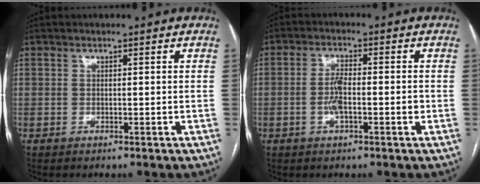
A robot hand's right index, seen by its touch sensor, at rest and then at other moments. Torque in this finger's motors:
{"motor_torque": [0.77, -0.15, 0.44, 0.09]}